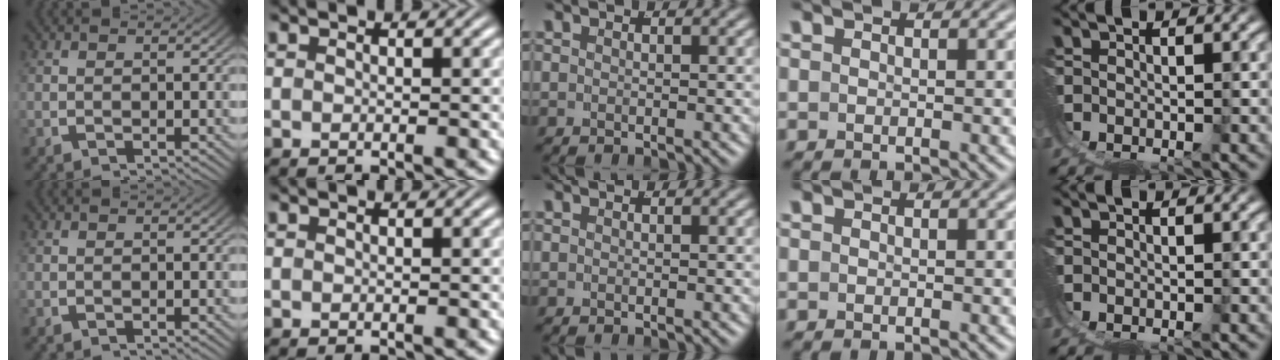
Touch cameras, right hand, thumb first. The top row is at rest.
{}